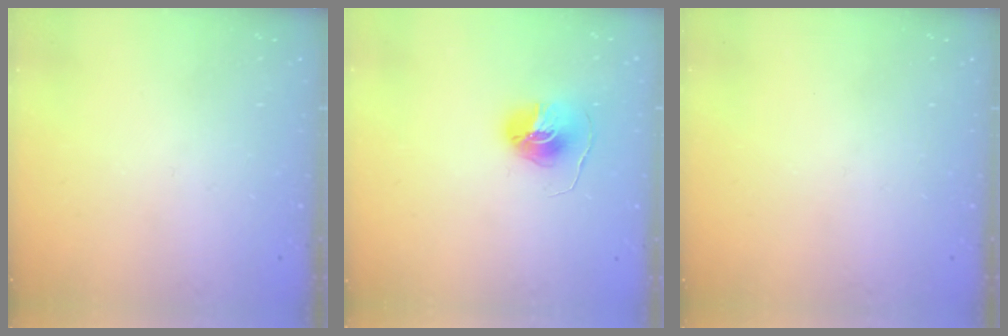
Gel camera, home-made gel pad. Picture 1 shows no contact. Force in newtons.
{"total": 7.8, "press": 7.8, "slide": 0.1}
{"total": 0.0}